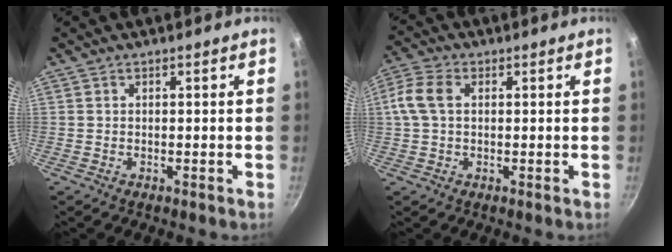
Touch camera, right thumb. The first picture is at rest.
{"total": 6.4, "force": [1.0, 4.1, 4.8], "torque": [-0.105, 0.017, 0.011]}